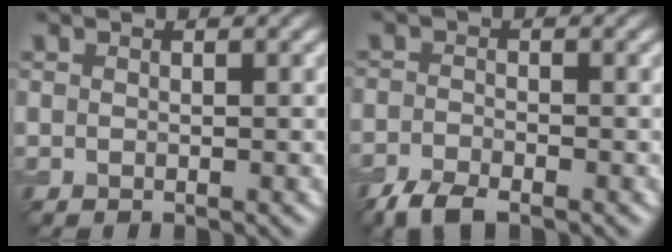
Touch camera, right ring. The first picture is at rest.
{"total": 2.9, "force": [-2.3, 0.9, 1.5], "torque": [-0.033, -0.004, -0.051]}